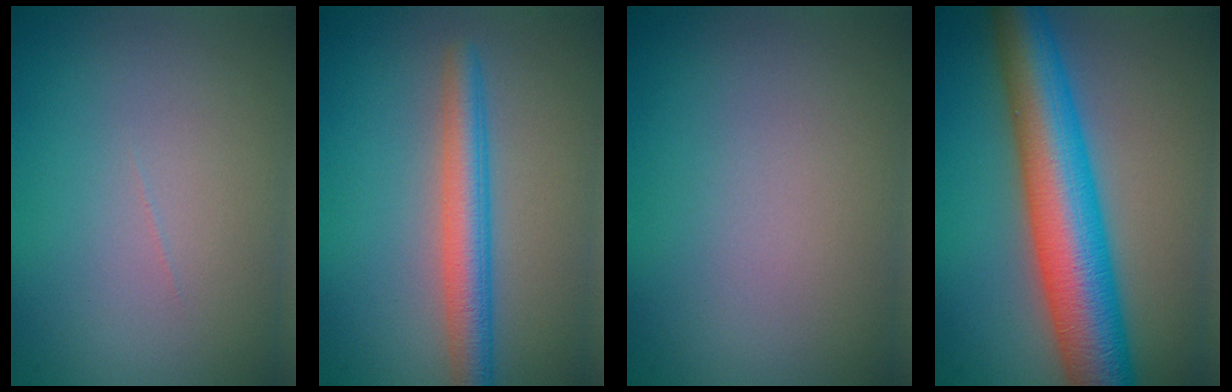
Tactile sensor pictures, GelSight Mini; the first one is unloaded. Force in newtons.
{"total": 3.9, "press": 3.9, "slide": 0.2}
{"total": 0.0}
{"total": 10.4, "press": 10.4, "slide": 0.2}